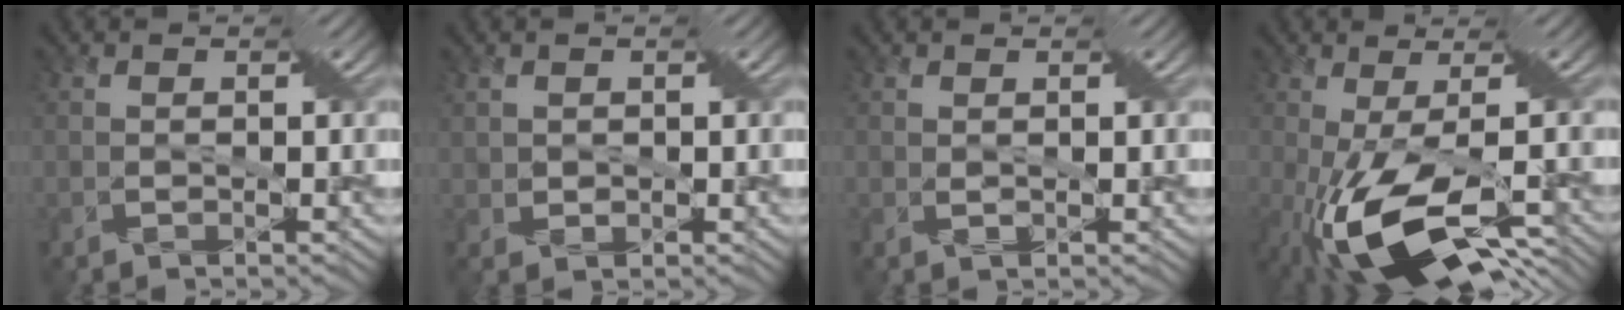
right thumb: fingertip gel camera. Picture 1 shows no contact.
{"total": 1.5, "force": [0.8, 1.3, 0.4], "torque": [-0.020, -0.002, 0.013]}
{"total": 0.8, "force": [0.4, 0.2, 0.7], "torque": [-0.018, -0.003, 0.007]}
{"total": 12.8, "force": [-5.0, 4.2, 11.0], "torque": [-0.212, -0.030, -0.078]}